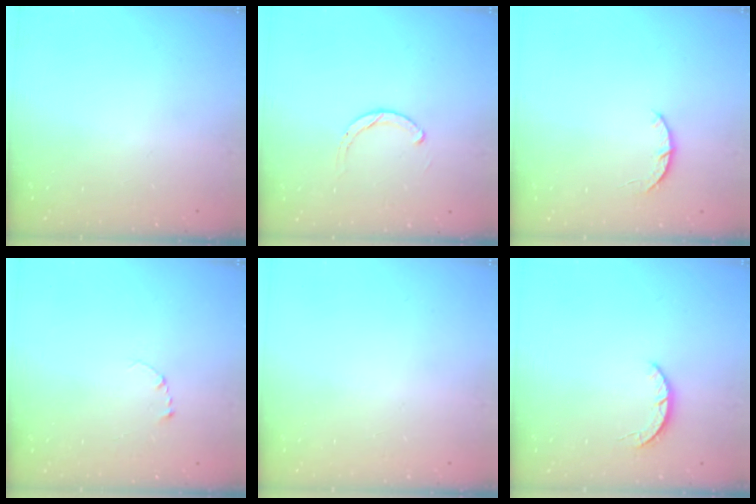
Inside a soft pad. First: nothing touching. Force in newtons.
{"total": 1.9, "press": 1.9, "slide": 0.2}
{"total": 3.0, "press": 3.0, "slide": 0.5}
{"total": 2.7, "press": 2.7, "slide": 0.3}
{"total": 2.6, "press": 2.6, "slide": 0.2}
{"total": 2.2, "press": 2.2, "slide": 0.4}